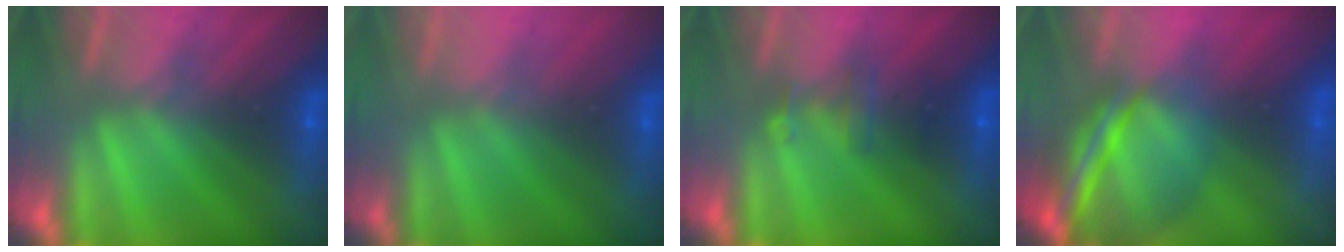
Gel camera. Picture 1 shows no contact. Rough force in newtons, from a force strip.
{"total": 2.4}
{"total": 2.8}
{"total": 8.5}